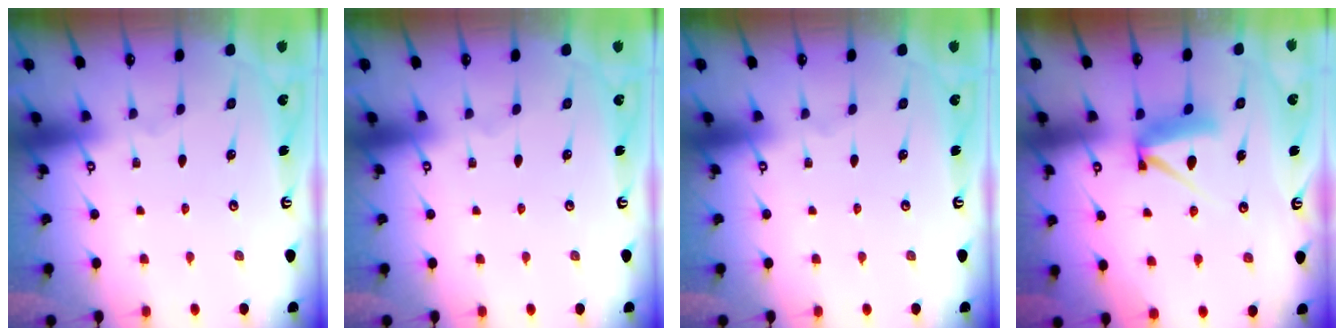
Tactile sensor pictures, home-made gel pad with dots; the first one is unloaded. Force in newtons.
{"total": 0.0}
{"total": 0.0}
{"total": 8.0, "press": 8.0, "slide": 0.8}